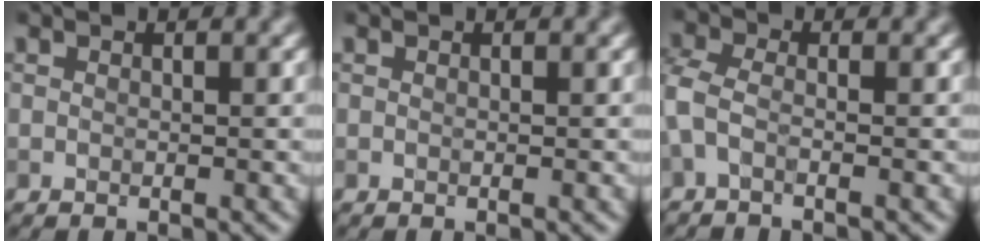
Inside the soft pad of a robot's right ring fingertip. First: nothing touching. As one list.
[{"total": 0.0}, {"total": 2.0, "force": [-1.2, 0.7, 1.5], "torque": [-0.044, -0.007, -0.038]}]